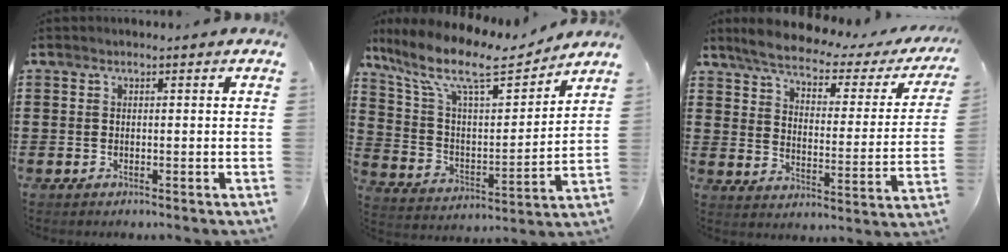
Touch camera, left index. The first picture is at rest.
{"total": 12.3, "force": [9.6, 2.8, 7.2], "torque": [-0.177, -0.050, 0.164]}
{"total": 4.3, "force": [3.7, 1.0, 2.0], "torque": [-0.062, -0.022, 0.055]}